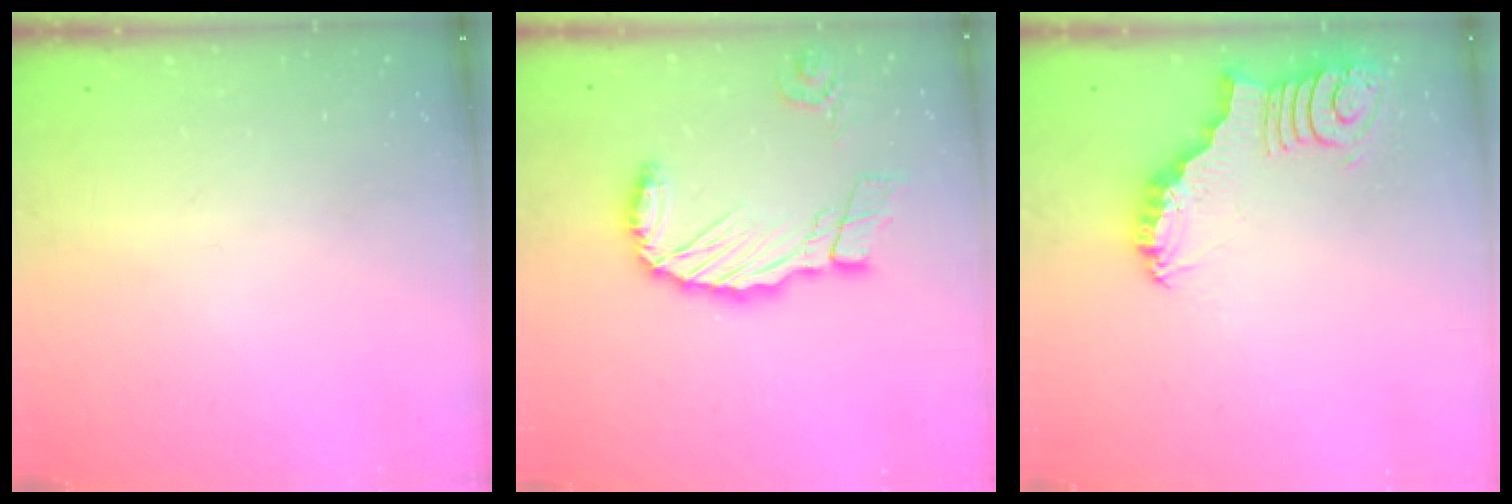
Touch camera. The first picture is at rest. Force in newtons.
{"total": 12.8, "press": 12.7, "slide": 1.6}
{"total": 3.0, "press": 3.0, "slide": 0.3}